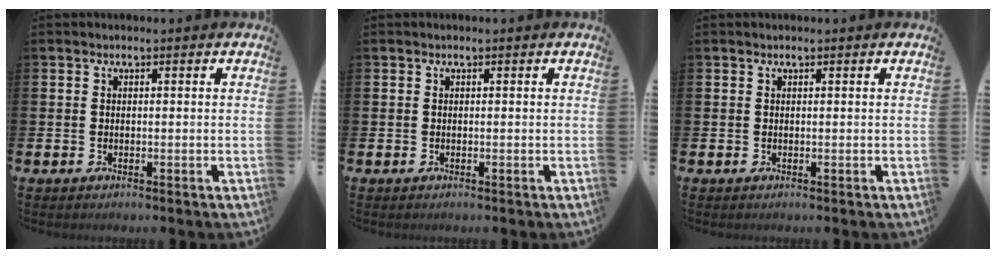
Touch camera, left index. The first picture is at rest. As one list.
[{"total": 0.0}, {"total": 0.0}]